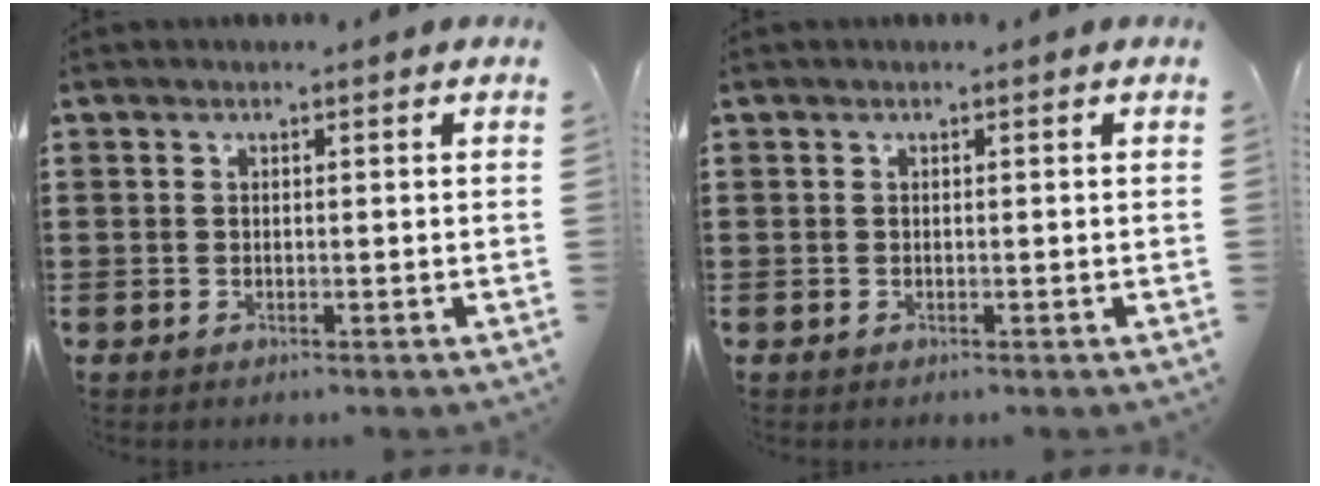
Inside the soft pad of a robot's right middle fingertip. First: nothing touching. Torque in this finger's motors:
{"motor_torque": [0.00, 0.00, 0.09, -0.01]}